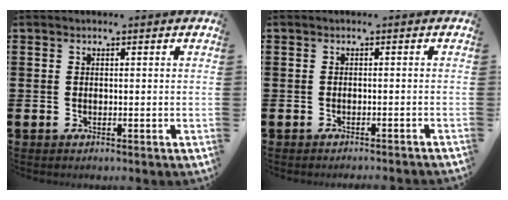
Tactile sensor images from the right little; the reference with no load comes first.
{"total": 0.8, "force": [-0.8, -0.2, 0.0], "torque": [0.001, 0.001, -0.016]}